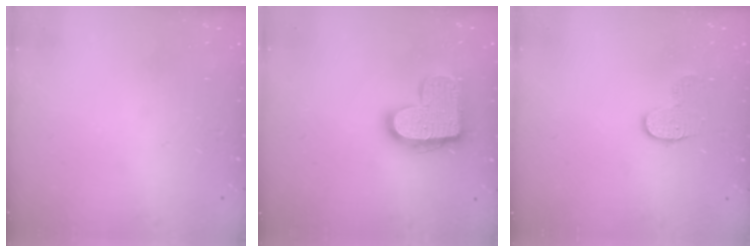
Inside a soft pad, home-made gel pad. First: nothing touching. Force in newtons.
{"total": 15.3, "press": 15.3, "slide": 1.1}
{"total": 8.1, "press": 8.1, "slide": 0.4}